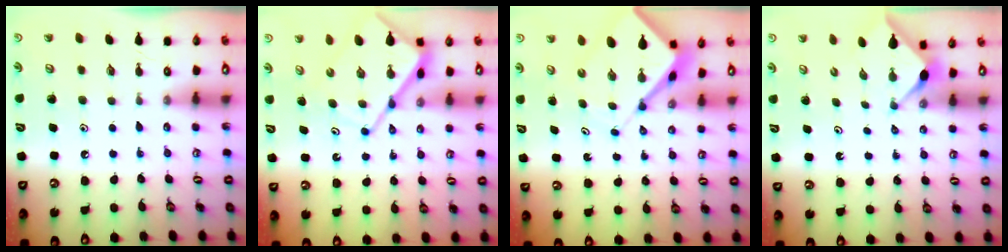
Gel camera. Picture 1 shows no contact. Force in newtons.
{"total": 11.7, "press": 11.6, "slide": 1.4}
{"total": 7.1, "press": 7.0, "slide": 0.9}
{"total": 3.0, "press": 2.9, "slide": 0.4}